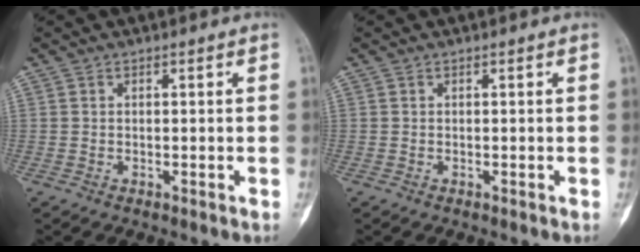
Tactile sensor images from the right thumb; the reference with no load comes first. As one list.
[{"total": 0.0}]